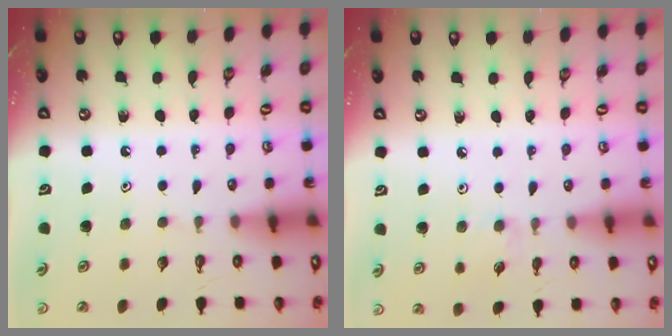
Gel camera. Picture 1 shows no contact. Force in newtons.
{"total": 4.3, "press": 4.3, "slide": 0.6}